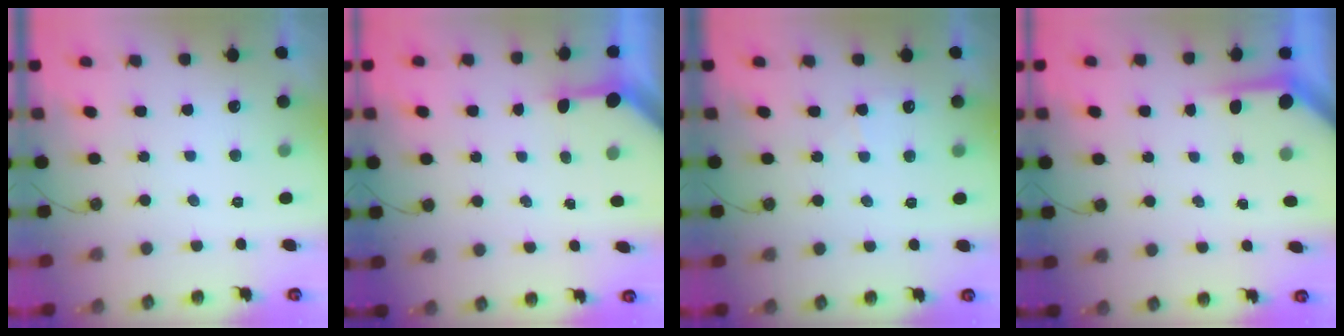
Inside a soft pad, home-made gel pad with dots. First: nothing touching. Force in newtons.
{"total": 3.2, "press": 3.2, "slide": 0.3}
{"total": 4.3, "press": 4.2, "slide": 0.5}
{"total": 3.9, "press": 3.9, "slide": 0.4}